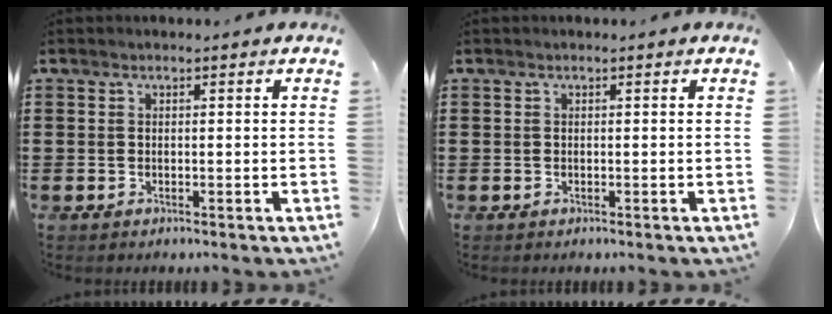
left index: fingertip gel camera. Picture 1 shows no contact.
{"total": 0.0}